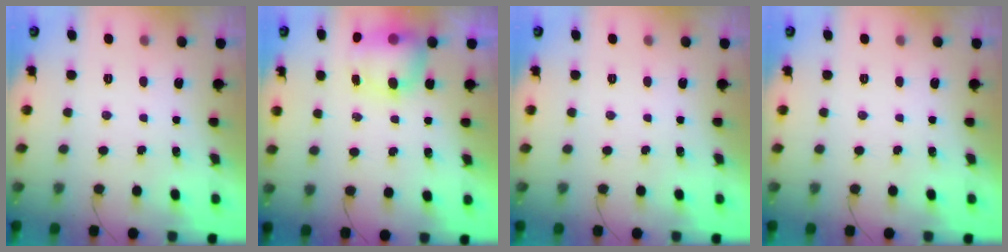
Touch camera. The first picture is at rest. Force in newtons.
{"total": 7.2, "press": 7.1, "slide": 1.3}
{"total": 0.0}
{"total": 0.0}